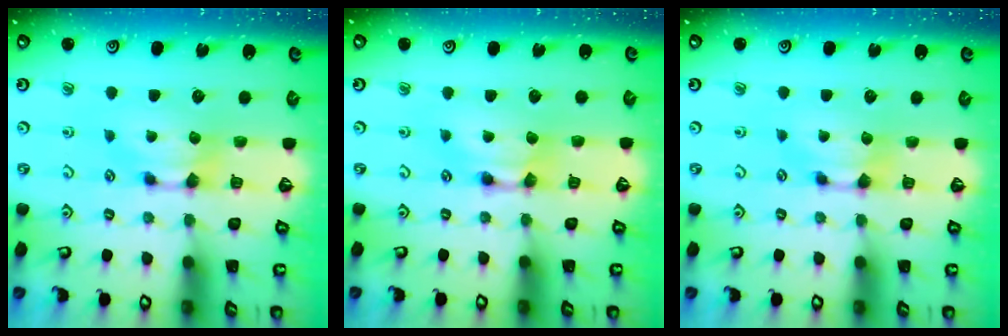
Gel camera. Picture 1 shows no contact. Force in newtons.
{"total": 1.9, "press": 1.9, "slide": 0.1}
{"total": 0.0}